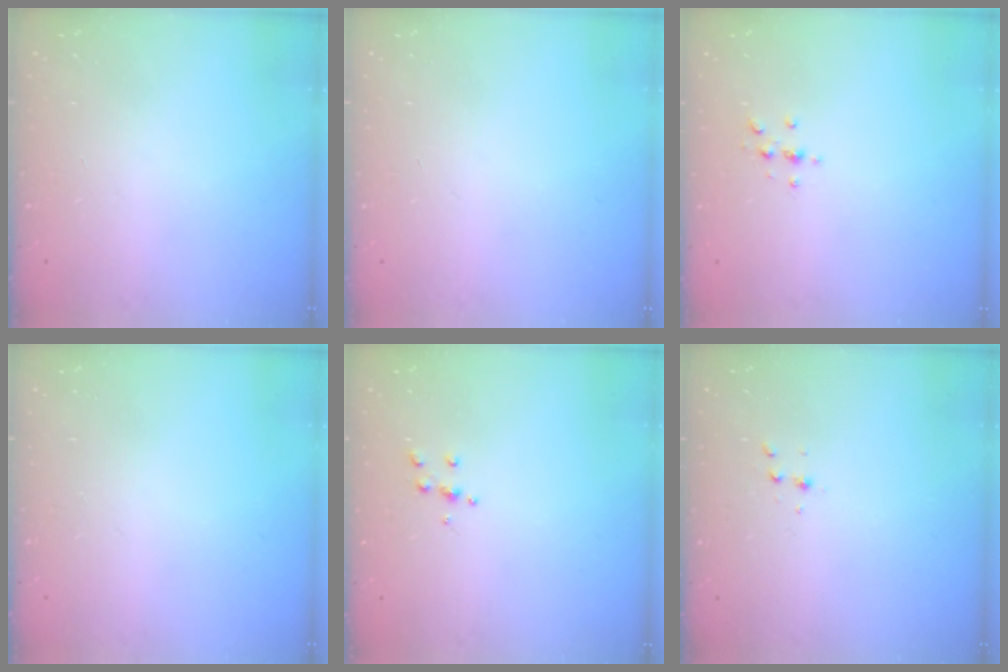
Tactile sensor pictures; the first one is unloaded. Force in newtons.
{"total": 0.0}
{"total": 2.2, "press": 2.1, "slide": 0.2}
{"total": 0.0}
{"total": 4.3, "press": 4.3, "slide": 0.5}
{"total": 3.6, "press": 3.4, "slide": 1.0}